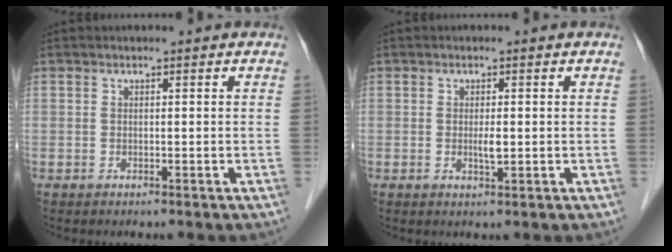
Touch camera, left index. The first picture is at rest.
{"total": 1.7, "force": [-0.1, 0.4, 1.7], "torque": [-0.036, -0.002, -0.001]}